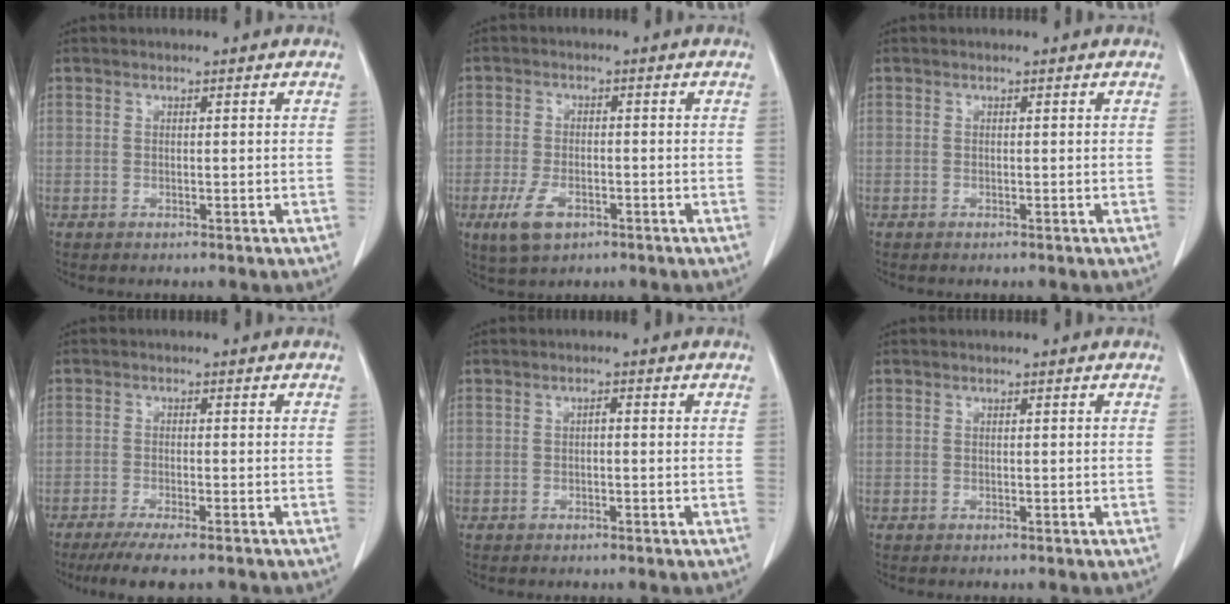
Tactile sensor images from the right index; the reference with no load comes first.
{"total": 5.4, "force": [-2.7, 2.6, 3.9], "torque": [-0.084, -0.006, -0.045]}
{"total": 0.0}
{"total": 8.1, "force": [-6.6, 0.8, 4.7], "torque": [-0.067, -0.016, -0.101]}
{"total": 0.7, "force": [-0.1, 0.3, 0.7], "torque": [-0.012, 0.003, -0.002]}
{"total": 0.0}